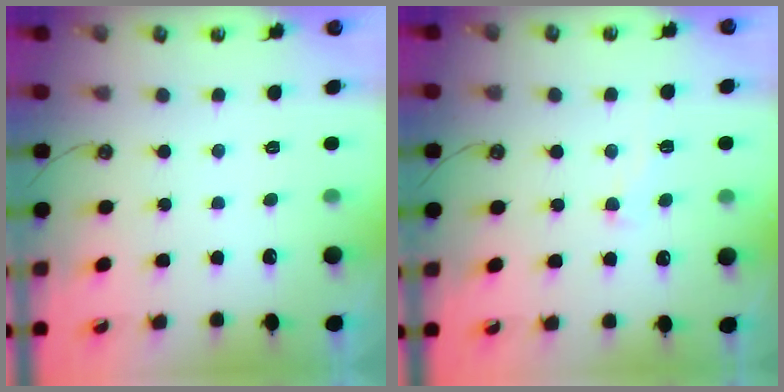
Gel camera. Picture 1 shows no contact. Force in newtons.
{"total": 0.6, "press": 0.3, "slide": 0.5}